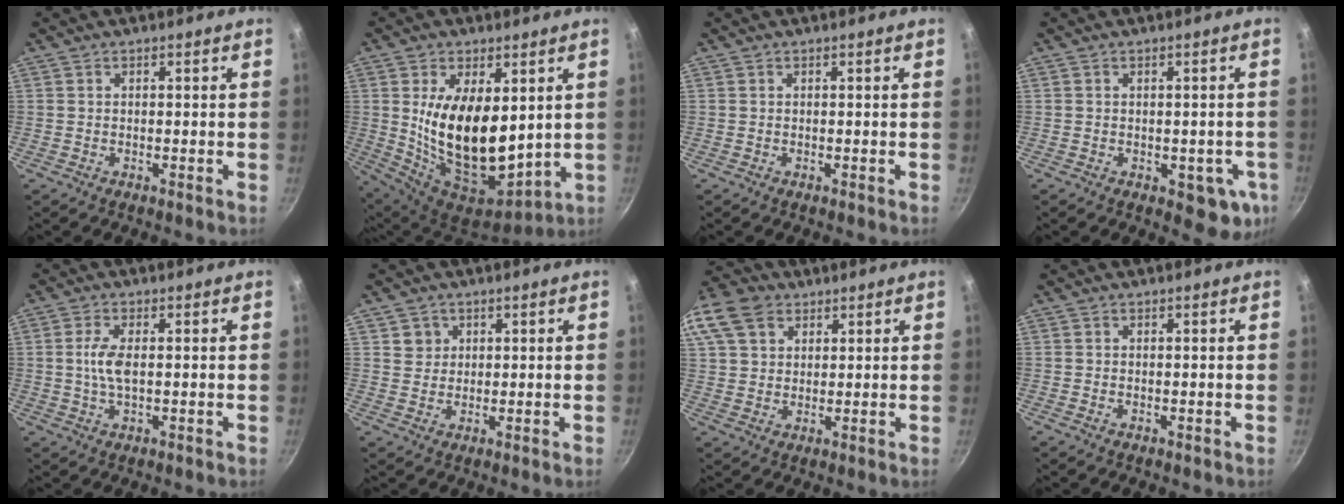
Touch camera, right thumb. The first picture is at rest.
{"total": 19.8, "force": [2.9, 10.8, 16.3], "torque": [-0.263, -0.047, 0.071]}
{"total": 0.0}
{"total": 7.5, "force": [-2.0, 4.2, 5.9], "torque": [-0.035, 0.004, -0.019]}
{"total": 4.6, "force": [0.3, 1.9, 4.2], "torque": [-0.093, 0.002, 0.003]}
{"total": 3.1, "force": [1.2, 2.8, 0.4], "torque": [0.014, 0.005, 0.018]}
{"total": 16.9, "force": [8.0, 12.3, 8.4], "torque": [-0.198, 0.032, 0.146]}
{"total": 0.0}